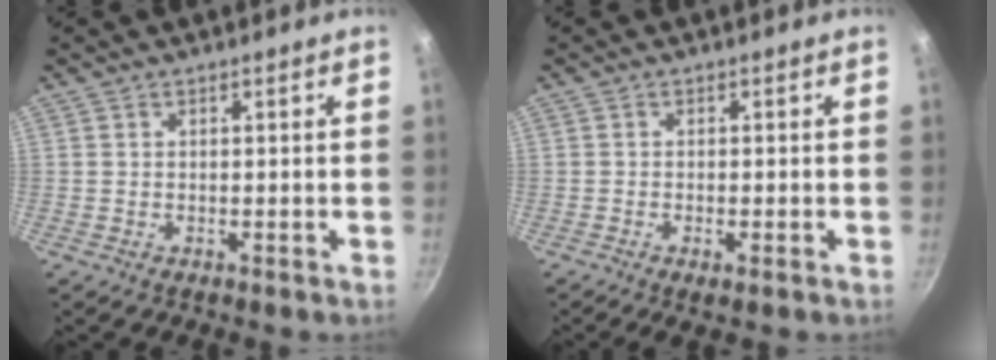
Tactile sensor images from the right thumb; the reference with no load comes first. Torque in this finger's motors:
{"motor_torque": [-0.24, 0.40, 0.50, -0.16, 0.10]}